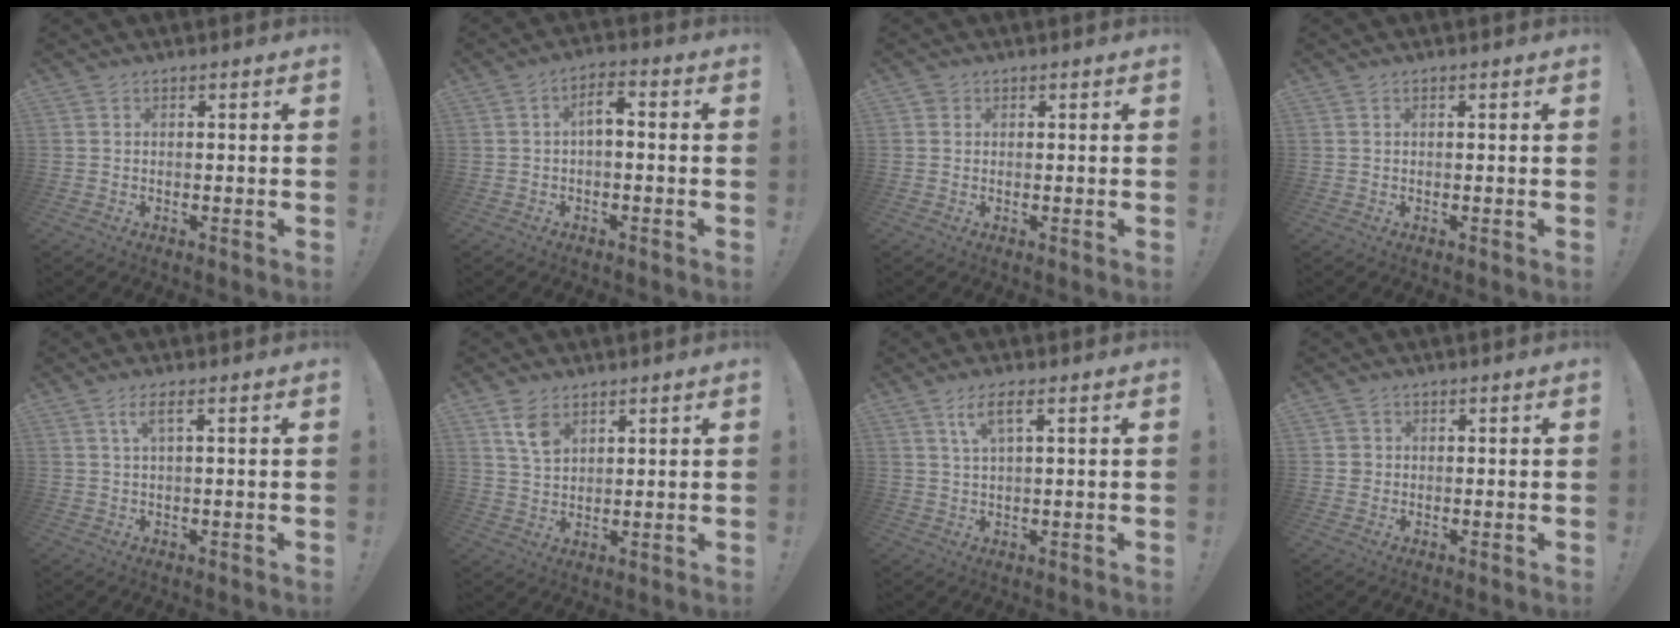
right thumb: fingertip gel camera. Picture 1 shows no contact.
{"total": 4.6, "force": [-0.7, 2.0, 4.1], "torque": [-0.074, 0.012, -0.014]}
{"total": 1.0, "force": [0.5, 0.9, 0.1], "torque": [-0.007, 0.003, 0.011]}
{"total": 0.0}
{"total": 3.3, "force": [1.0, 0.4, 3.1], "torque": [-0.058, 0.001, 0.014]}
{"total": 6.3, "force": [3.6, 3.6, 3.8], "torque": [-0.057, -0.019, 0.066]}
{"total": 4.9, "force": [2.1, 0.9, 4.3], "torque": [-0.084, 0.001, 0.034]}
{"total": 1.9, "force": [0.0, 1.9, 0.4], "torque": [-0.006, 0.006, 0.000]}